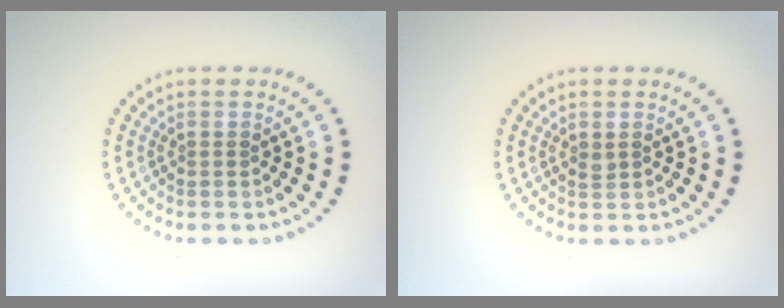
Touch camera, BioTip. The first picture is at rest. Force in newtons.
{"total": 0.6, "press": 0.6, "slide": 0.3}